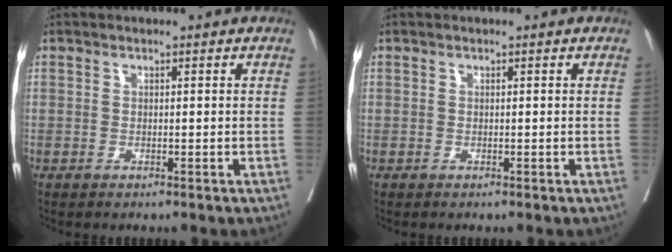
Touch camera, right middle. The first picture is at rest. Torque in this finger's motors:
{"motor_torque": [0.09, -0.36, 0.04, 0.00]}